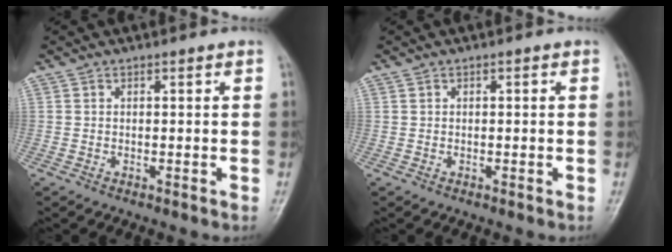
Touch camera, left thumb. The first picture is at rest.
{"total": 0.0}